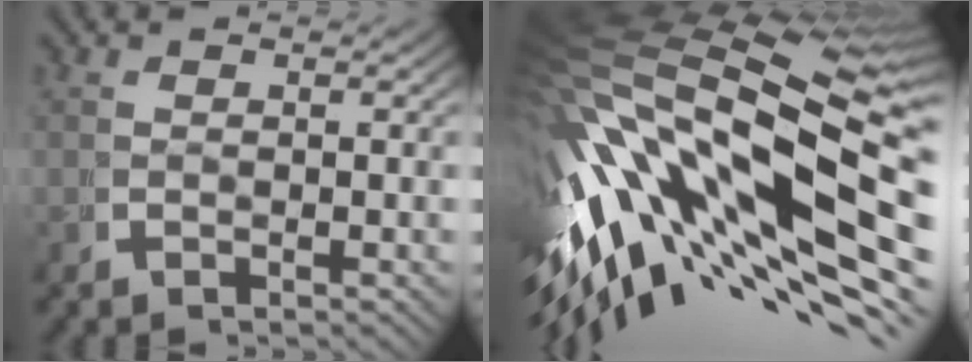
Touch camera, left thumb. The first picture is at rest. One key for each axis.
{"total": 23.2, "fx": 1.4, "fy": 12.8, "fz": 19.3, "tx": -0.379, "ty": -0.034, "tz": 0.053}